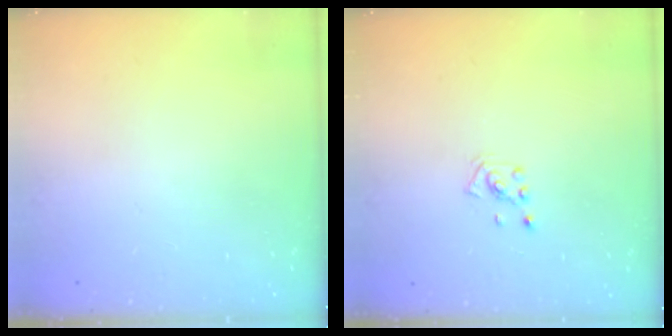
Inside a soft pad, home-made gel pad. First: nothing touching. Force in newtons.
{"total": 2.0, "press": 2.0, "slide": 0.6}